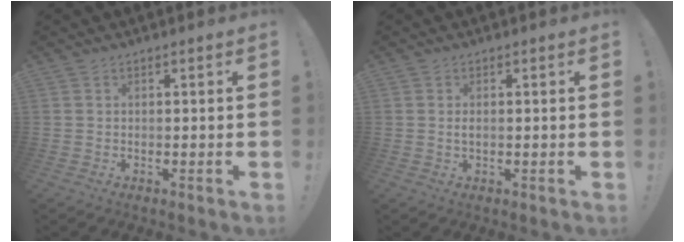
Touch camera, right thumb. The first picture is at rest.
{"total": 1.1, "force": [0.0, 0.3, 1.1], "torque": [-0.021, 0.002, -0.001]}